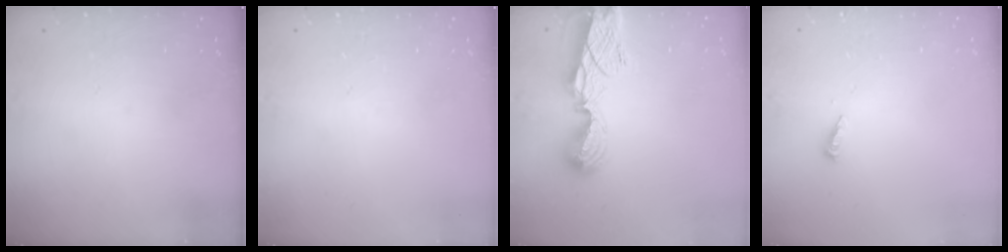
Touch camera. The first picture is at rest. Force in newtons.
{"total": 0.0}
{"total": 9.7, "press": 9.7, "slide": 0.9}
{"total": 3.1, "press": 3.1, "slide": 0.2}